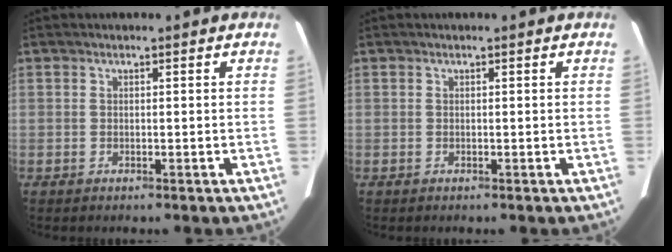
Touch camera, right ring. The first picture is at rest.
{"total": 0.0}